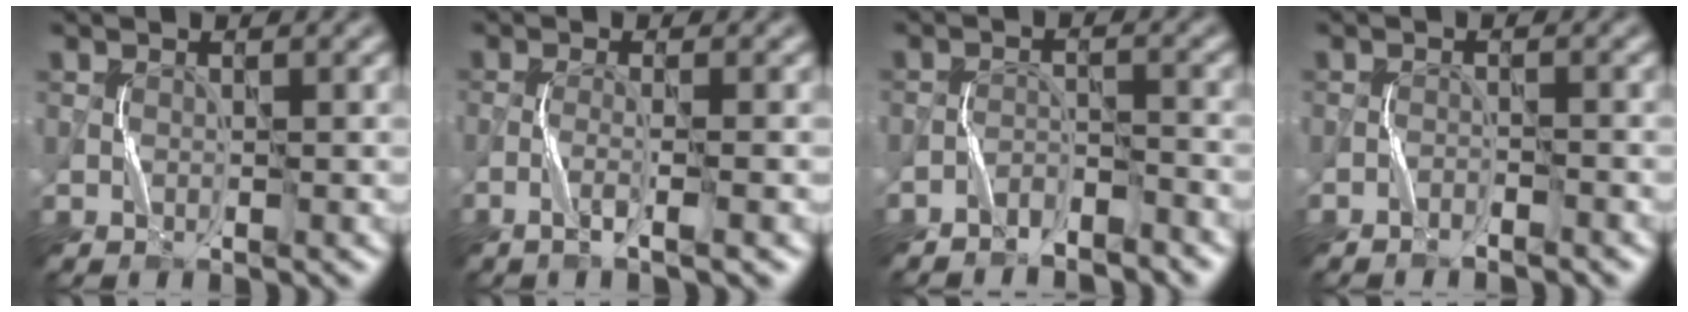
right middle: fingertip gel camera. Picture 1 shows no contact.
{"total": 2.2, "force": [-1.1, 0.0, 1.9], "torque": [-0.034, 0.003, -0.030]}
{"total": 2.6, "force": [-2.5, 0.6, 0.5], "torque": [-0.008, 0.004, -0.050]}
{"total": 1.1, "force": [-1.1, 0.1, 0.2], "torque": [-0.006, 0.005, -0.019]}